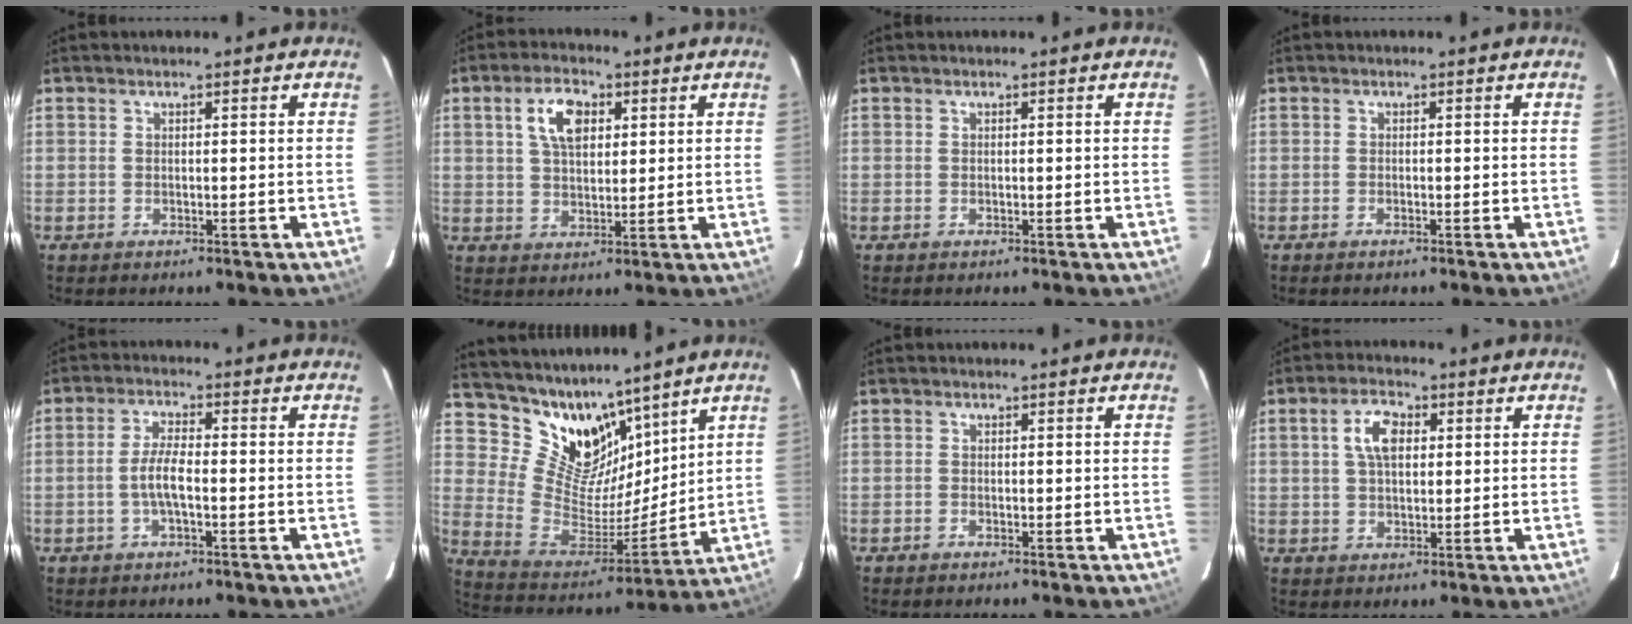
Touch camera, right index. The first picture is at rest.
{"total": 7.3, "force": [2.7, 4.0, 5.5], "torque": [-0.100, 0.018, 0.050]}
{"total": 0.0}
{"total": 0.7, "force": [-0.5, 0.2, 0.3], "torque": [-0.007, 0.000, -0.011]}
{"total": 4.8, "force": [-1.2, 1.1, 4.5], "torque": [-0.091, 0.005, -0.023]}
{"total": 14.5, "force": [11.6, 7.6, 4.5], "torque": [-0.097, -0.011, 0.228]}
{"total": 0.5, "force": [-0.5, 0.2, 0.1], "torque": [-0.003, 0.001, -0.011]}
{"total": 5.9, "force": [1.6, 3.3, 4.6], "torque": [-0.085, 0.015, 0.030]}